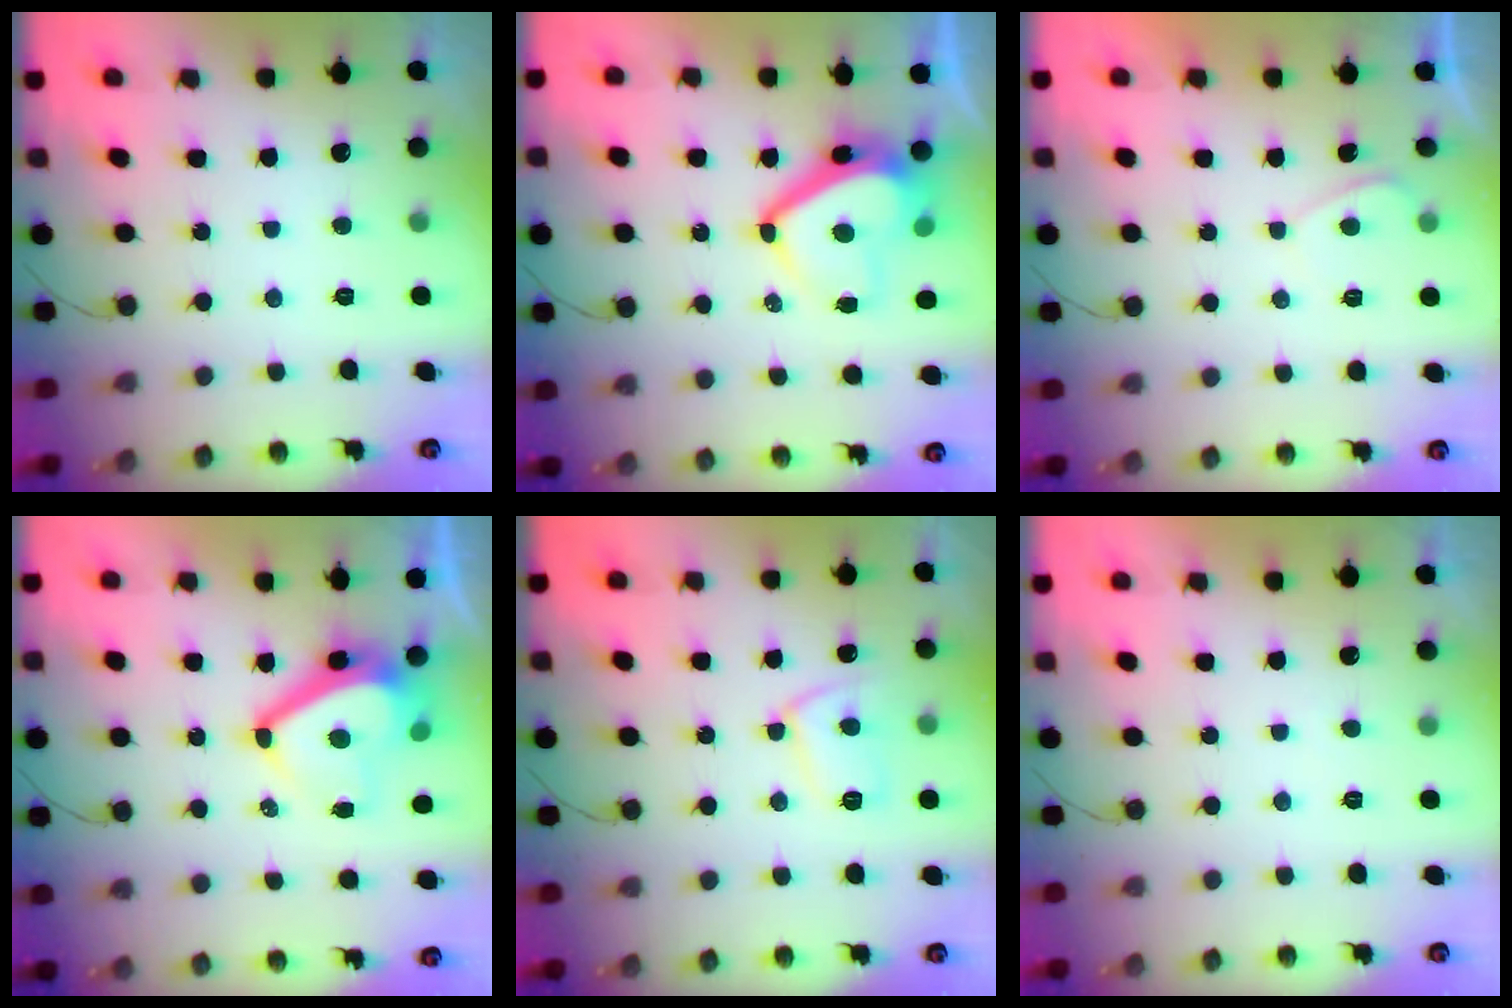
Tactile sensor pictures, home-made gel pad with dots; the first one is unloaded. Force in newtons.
{"total": 10.9, "press": 10.8, "slide": 1.3}
{"total": 0.6, "press": 0.4, "slide": 0.5}
{"total": 10.6, "press": 10.2, "slide": 2.7}
{"total": 8.2, "press": 8.2, "slide": 0.7}
{"total": 1.2, "press": 1.1, "slide": 0.4}